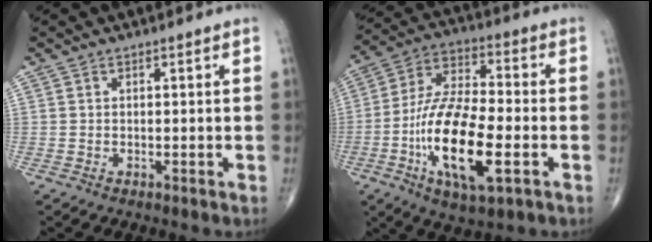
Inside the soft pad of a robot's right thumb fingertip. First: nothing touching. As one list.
[{"total": 19.2, "force": [-5.4, 7.1, 17.0], "torque": [-0.327, 0.018, -0.095]}]